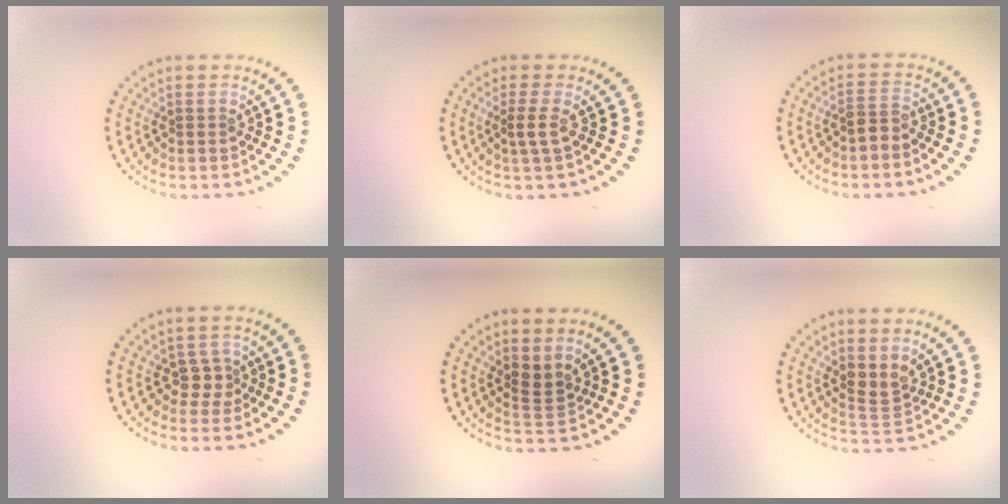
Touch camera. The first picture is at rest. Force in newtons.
{"total": 1.4, "press": 0.9, "slide": 1.0}
{"total": 1.8, "press": 1.4, "slide": 1.2}
{"total": 1.7, "press": 1.2, "slide": 1.1}
{"total": 1.8, "press": 1.3, "slide": 1.3}
{"total": 1.8, "press": 1.5, "slide": 1.0}